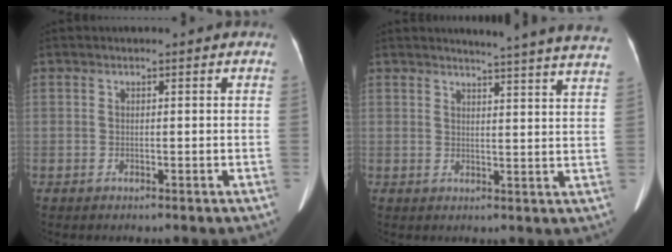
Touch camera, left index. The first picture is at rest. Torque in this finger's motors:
{"motor_torque": [0.38, -0.86, 0.00, 0.02]}